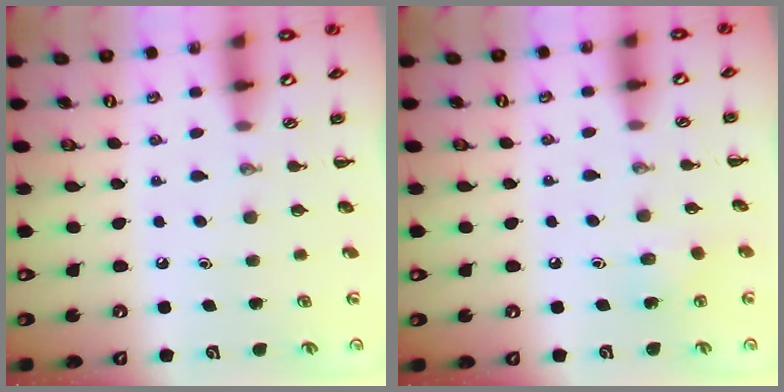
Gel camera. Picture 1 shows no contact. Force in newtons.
{"total": 4.3, "press": 4.2, "slide": 1.1}